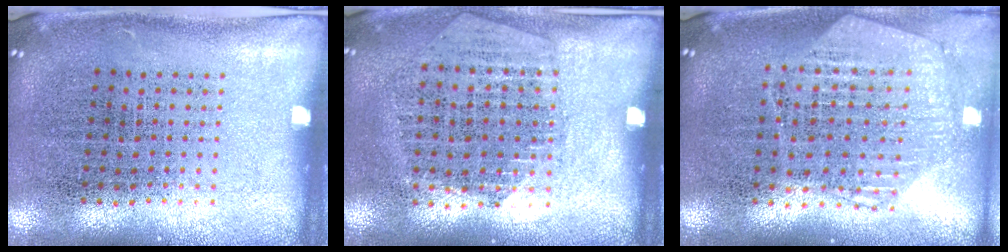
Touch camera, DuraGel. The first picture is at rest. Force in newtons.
{"total": 1.2, "press": 1.1, "slide": 0.5}
{"total": 1.1, "press": 1.1, "slide": 0.2}